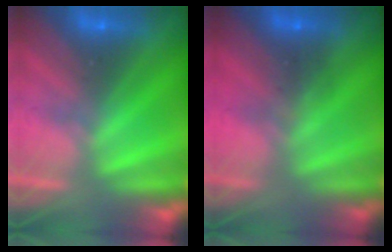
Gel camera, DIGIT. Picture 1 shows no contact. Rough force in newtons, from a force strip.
{"total": 1.3}